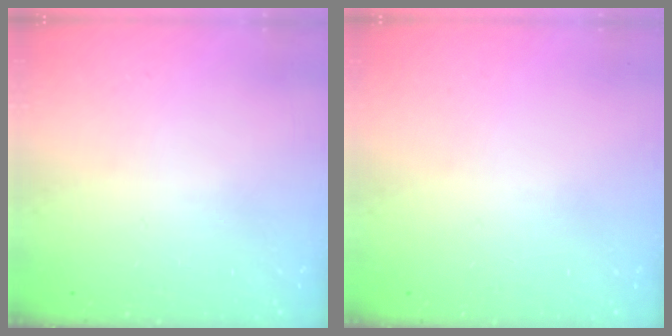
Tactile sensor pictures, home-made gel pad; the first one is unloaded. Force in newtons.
{"total": 0.0}